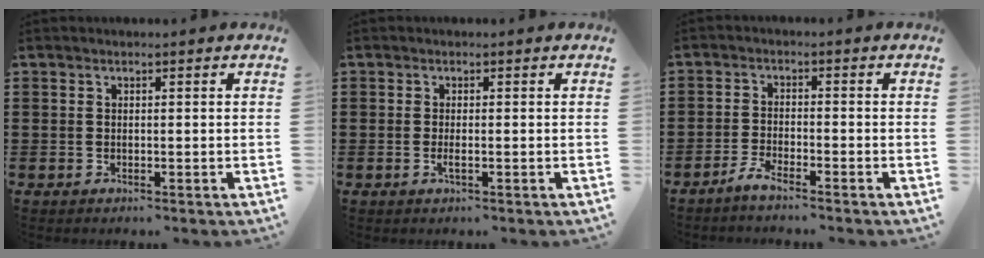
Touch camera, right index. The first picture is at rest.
{"total": 1.3, "force": [-0.5, 0.1, 1.2], "torque": [-0.021, -0.003, -0.008]}
{"total": 2.6, "force": [-2.4, -0.1, 0.9], "torque": [-0.024, 0.001, -0.050]}